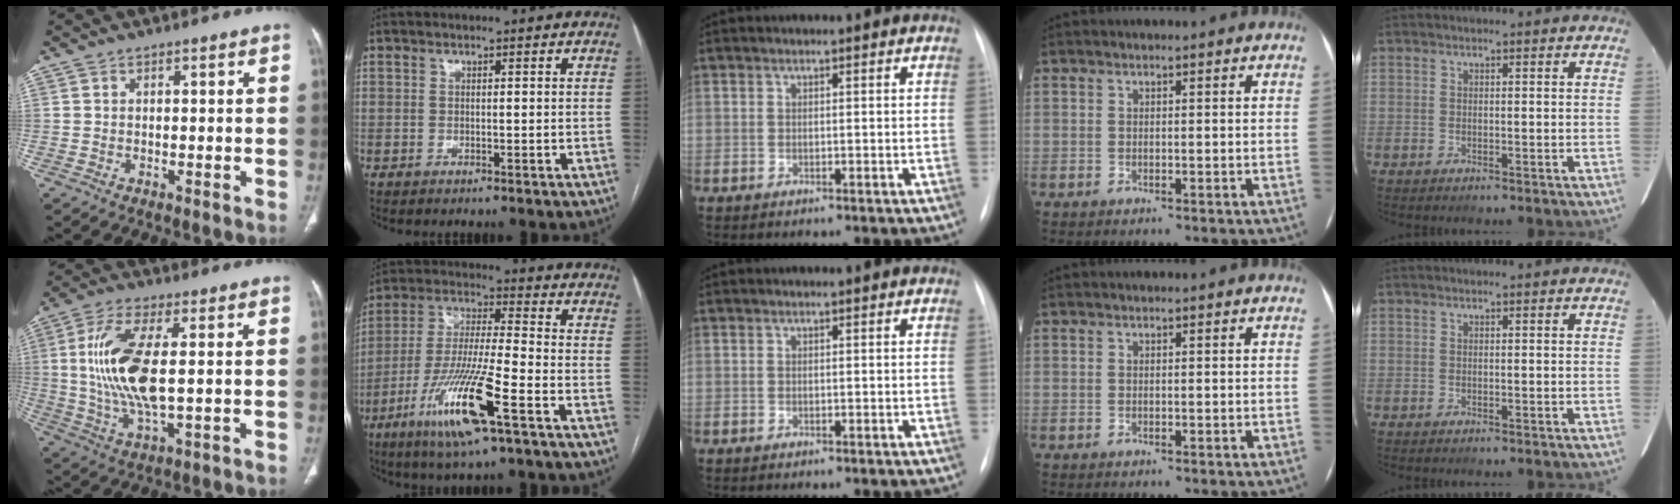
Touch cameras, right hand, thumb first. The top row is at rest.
{"thumb": {"total": 14.4, "force": [1.4, 5.3, 13.4], "torque": [-0.288, -0.007, 0.030]}, "index": {"total": 15.2, "force": [-7.4, 0.8, 13.3], "torque": [-0.272, -0.024, -0.135]}}